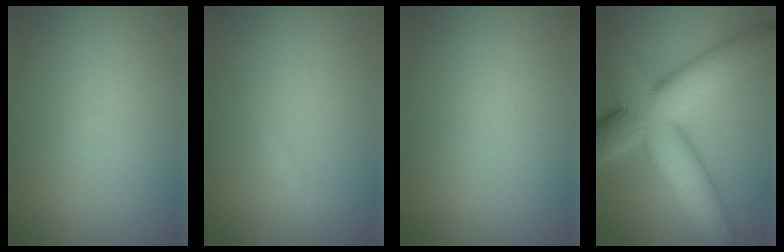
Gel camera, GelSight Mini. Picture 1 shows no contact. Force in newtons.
{"total": 0.8, "press": 0.8, "slide": 0.1}
{"total": 0.0}
{"total": 14.5, "press": 14.5, "slide": 0.2}